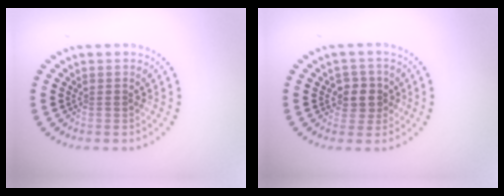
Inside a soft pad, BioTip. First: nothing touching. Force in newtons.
{"total": 2.5, "press": 2.3, "slide": 0.9}